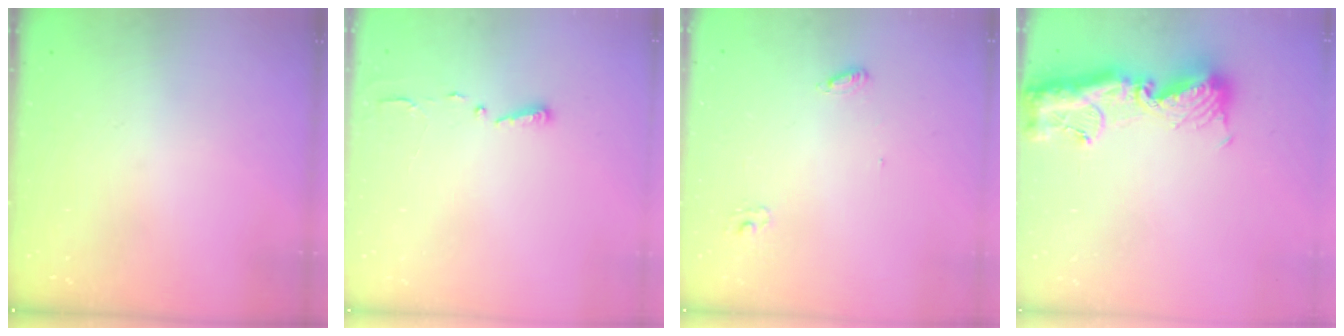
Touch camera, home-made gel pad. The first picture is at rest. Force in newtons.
{"total": 2.7, "press": 2.7, "slide": 0.4}
{"total": 4.2, "press": 4.2, "slide": 0.3}
{"total": 15.0, "press": 14.9, "slide": 1.8}